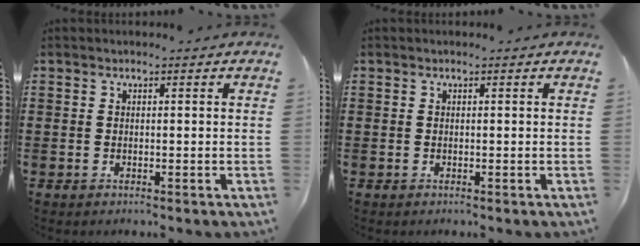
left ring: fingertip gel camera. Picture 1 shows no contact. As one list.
[{"total": 0.0}]